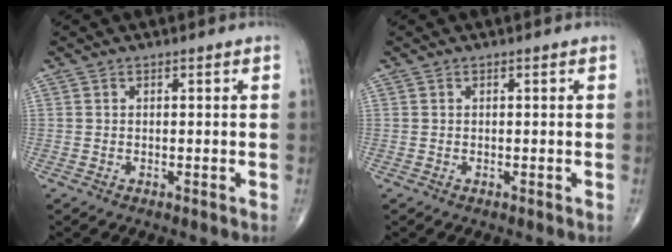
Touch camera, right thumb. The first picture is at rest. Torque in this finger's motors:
{"motor_torque": [0.00, 0.00, -0.06, 0.04, 0.06]}